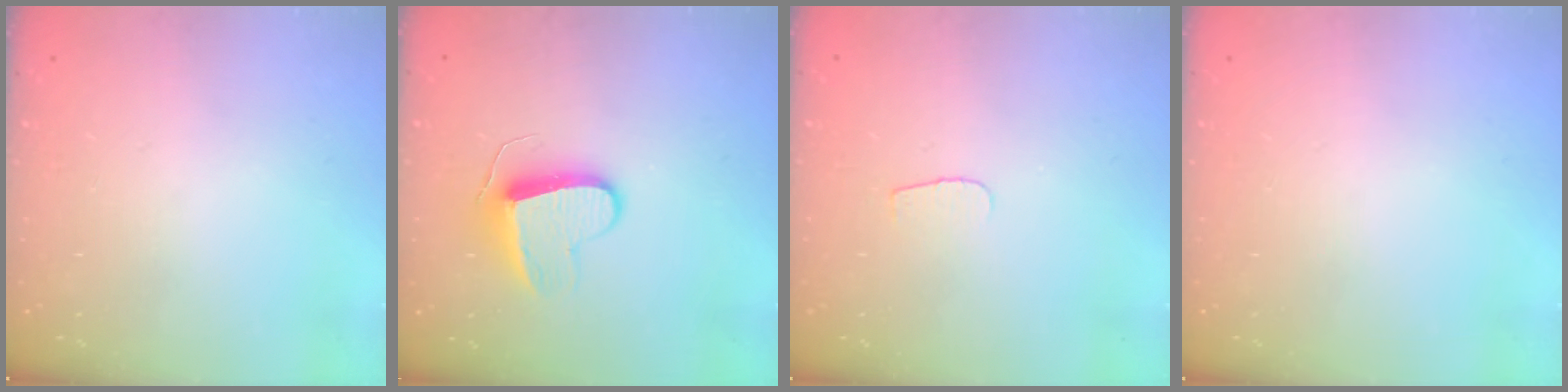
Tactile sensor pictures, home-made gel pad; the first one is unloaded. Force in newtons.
{"total": 9.4, "press": 9.4, "slide": 0.4}
{"total": 3.6, "press": 3.5, "slide": 0.4}
{"total": 0.0}